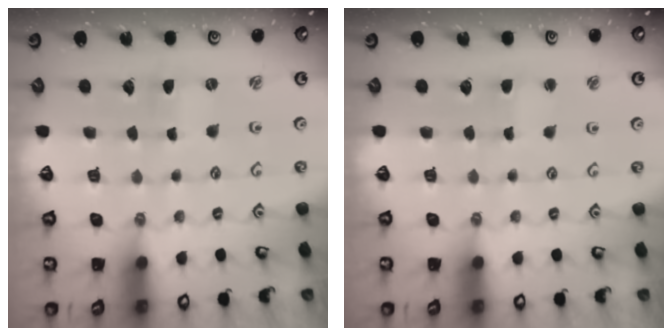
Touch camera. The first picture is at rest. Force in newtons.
{"total": 2.3, "press": 2.3, "slide": 0.4}